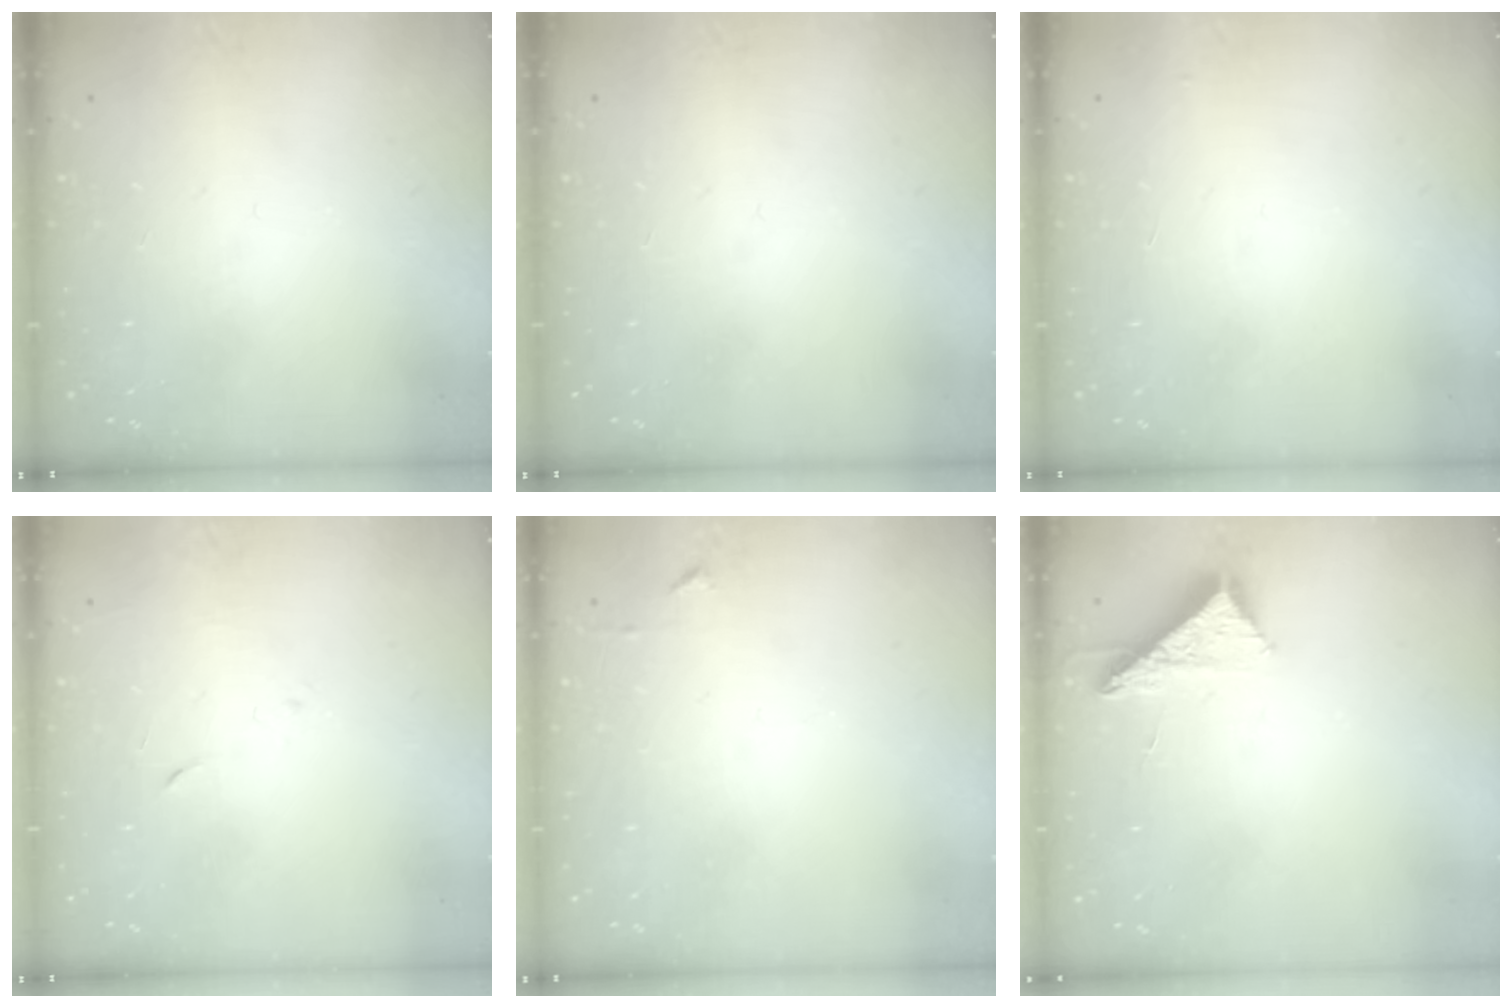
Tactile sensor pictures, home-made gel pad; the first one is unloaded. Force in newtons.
{"total": 0.0}
{"total": 2.9, "press": 2.9, "slide": 0.1}
{"total": 3.8, "press": 3.7, "slide": 0.9}
{"total": 5.1, "press": 5.1, "slide": 0.6}
{"total": 8.9, "press": 8.9, "slide": 0.3}